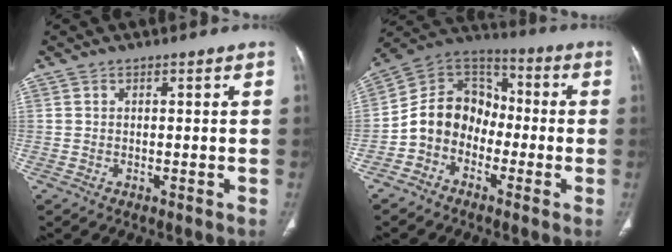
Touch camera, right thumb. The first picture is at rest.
{"total": 11.7, "force": [-3.3, 9.6, 5.8], "torque": [-0.077, 0.060, -0.078]}